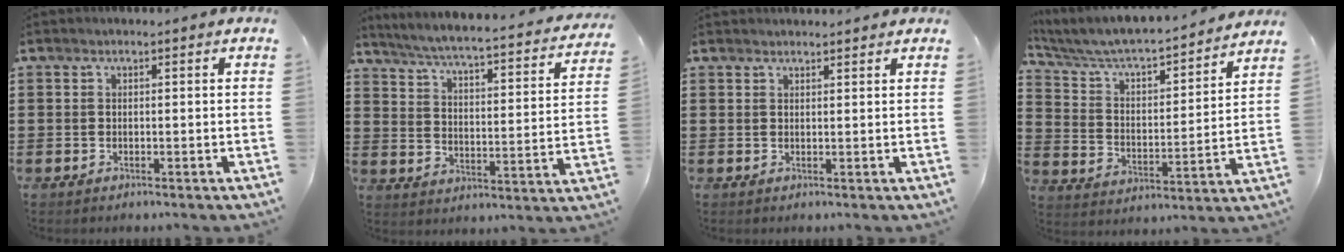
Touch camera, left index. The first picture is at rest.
{"total": 3.9, "force": [3.5, -0.3, 1.7], "torque": [-0.054, -0.036, 0.048]}
{"total": 1.3, "force": [1.3, 0.1, 0.0], "torque": [-0.004, 0.000, 0.026]}
{"total": 5.0, "force": [4.6, 0.8, 1.9], "torque": [-0.060, -0.041, 0.069]}